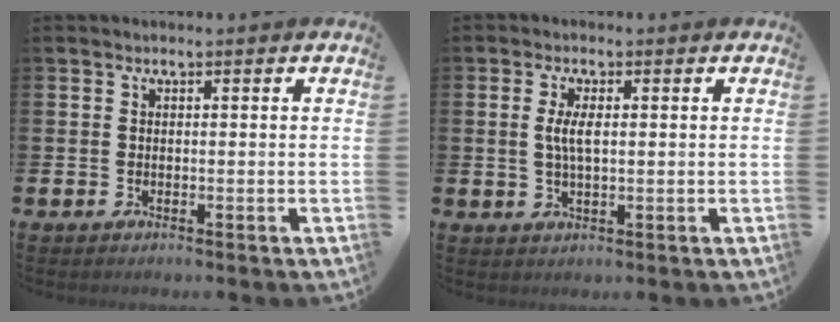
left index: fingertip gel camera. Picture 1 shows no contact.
{"total": 3.4, "force": [0.7, 1.2, 3.1], "torque": [-0.061, 0.006, 0.008]}